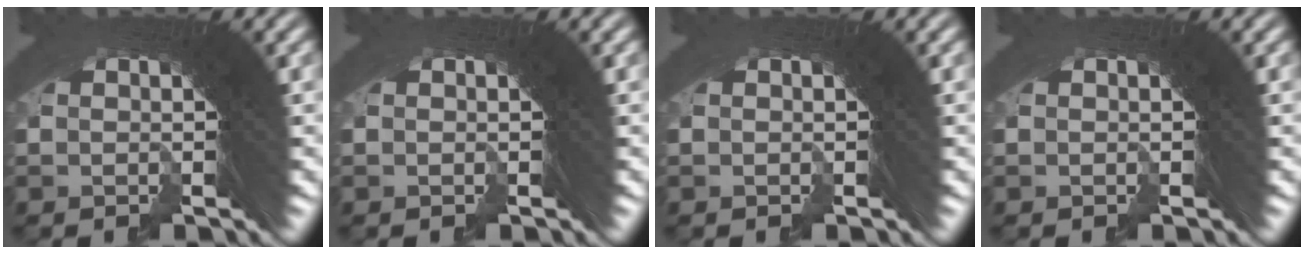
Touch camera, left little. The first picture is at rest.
{"total": 0.0}
{"total": 0.0}
{"total": 0.0}